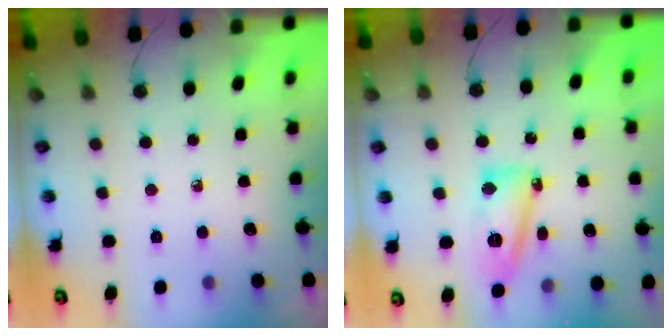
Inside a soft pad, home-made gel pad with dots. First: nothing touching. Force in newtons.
{"total": 14.1, "press": 14.0, "slide": 1.4}